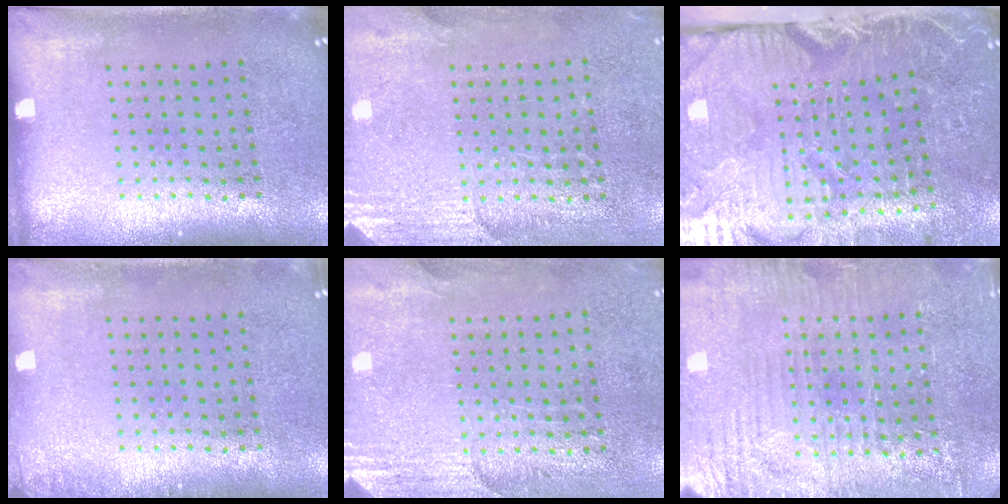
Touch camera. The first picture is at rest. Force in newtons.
{"total": 2.6, "press": 2.4, "slide": 1.1}
{"total": 4.4, "press": 4.1, "slide": 1.4}
{"total": 0.7, "press": 0.6, "slide": 0.2}
{"total": 2.8, "press": 2.5, "slide": 1.2}
{"total": 3.4, "press": 3.4, "slide": 0.5}